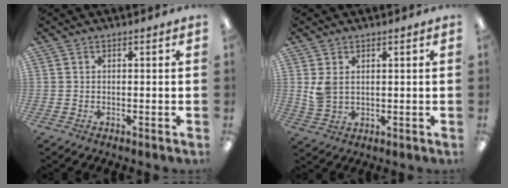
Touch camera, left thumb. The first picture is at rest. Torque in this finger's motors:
{"motor_torque": [-0.16, 0.23, 0.51, -0.31, 0.03]}